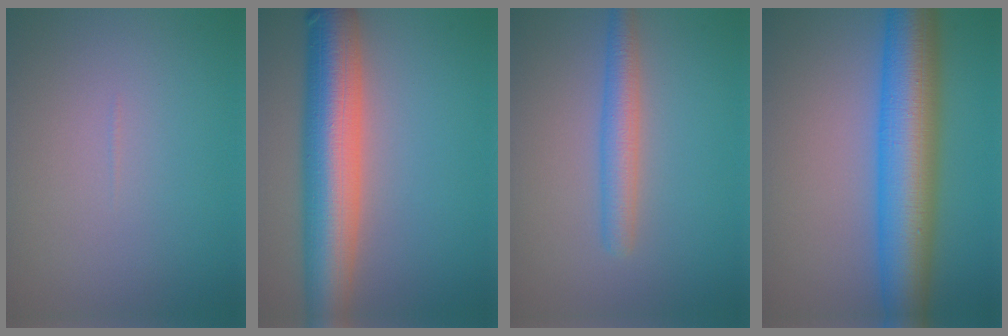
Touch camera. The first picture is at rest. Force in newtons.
{"total": 9.8, "press": 9.7, "slide": 0.5}
{"total": 2.9, "press": 2.9, "slide": 0.0}
{"total": 9.7, "press": 9.7, "slide": 0.1}